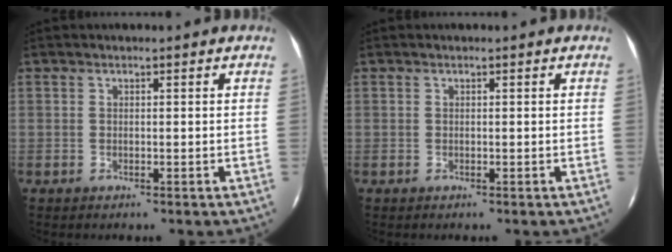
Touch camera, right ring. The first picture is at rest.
{"total": 0.0}